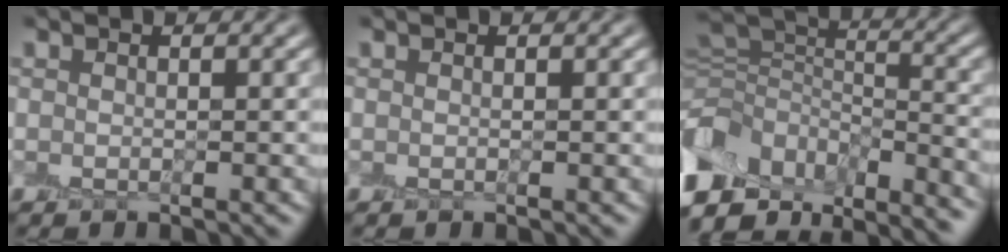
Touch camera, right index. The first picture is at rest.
{"total": 0.0}
{"total": 13.4, "force": [-9.3, 7.6, 5.8], "torque": [-0.150, 0.006, -0.135]}